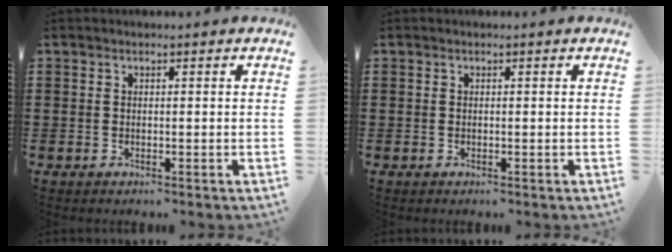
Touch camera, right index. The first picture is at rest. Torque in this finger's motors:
{"motor_torque": [0.18, 0.17, 0.00, 0.00]}